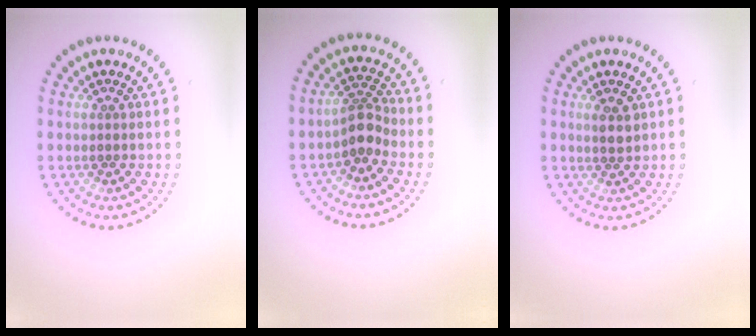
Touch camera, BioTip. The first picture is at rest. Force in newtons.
{"total": 2.6, "press": 2.0, "slide": 1.6}
{"total": 1.7, "press": 1.4, "slide": 0.8}